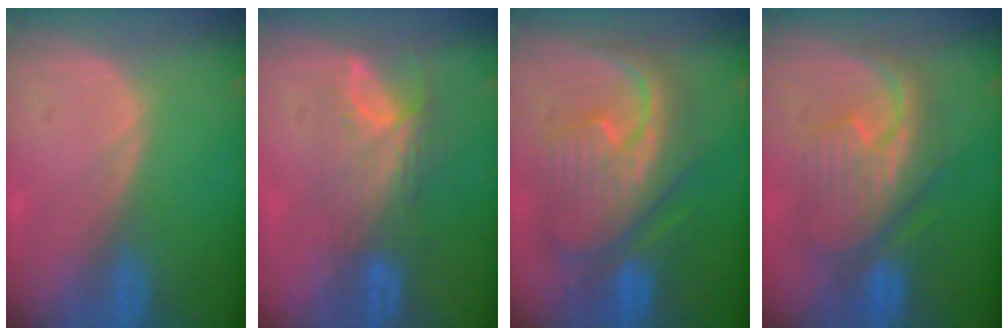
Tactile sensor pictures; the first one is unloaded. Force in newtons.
{"total": 8.0, "press": 6.6, "slide": 4.5}
{"total": 11.4, "press": 11.3, "slide": 1.1}
{"total": 9.0, "press": 8.9, "slide": 0.5}